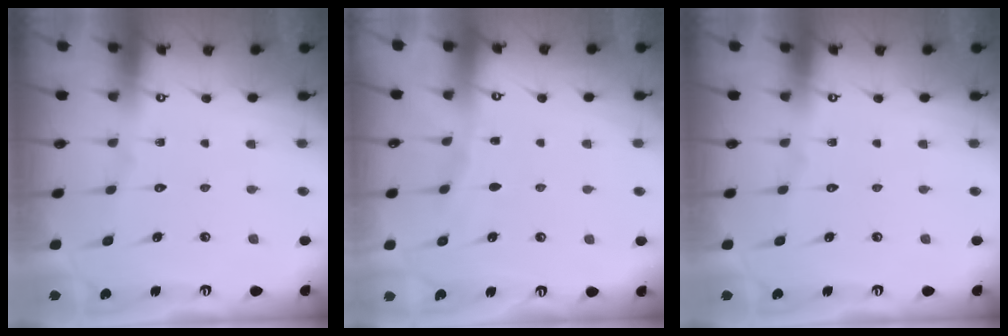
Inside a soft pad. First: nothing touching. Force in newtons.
{"total": 1.8, "press": 1.8, "slide": 0.3}
{"total": 0.0}